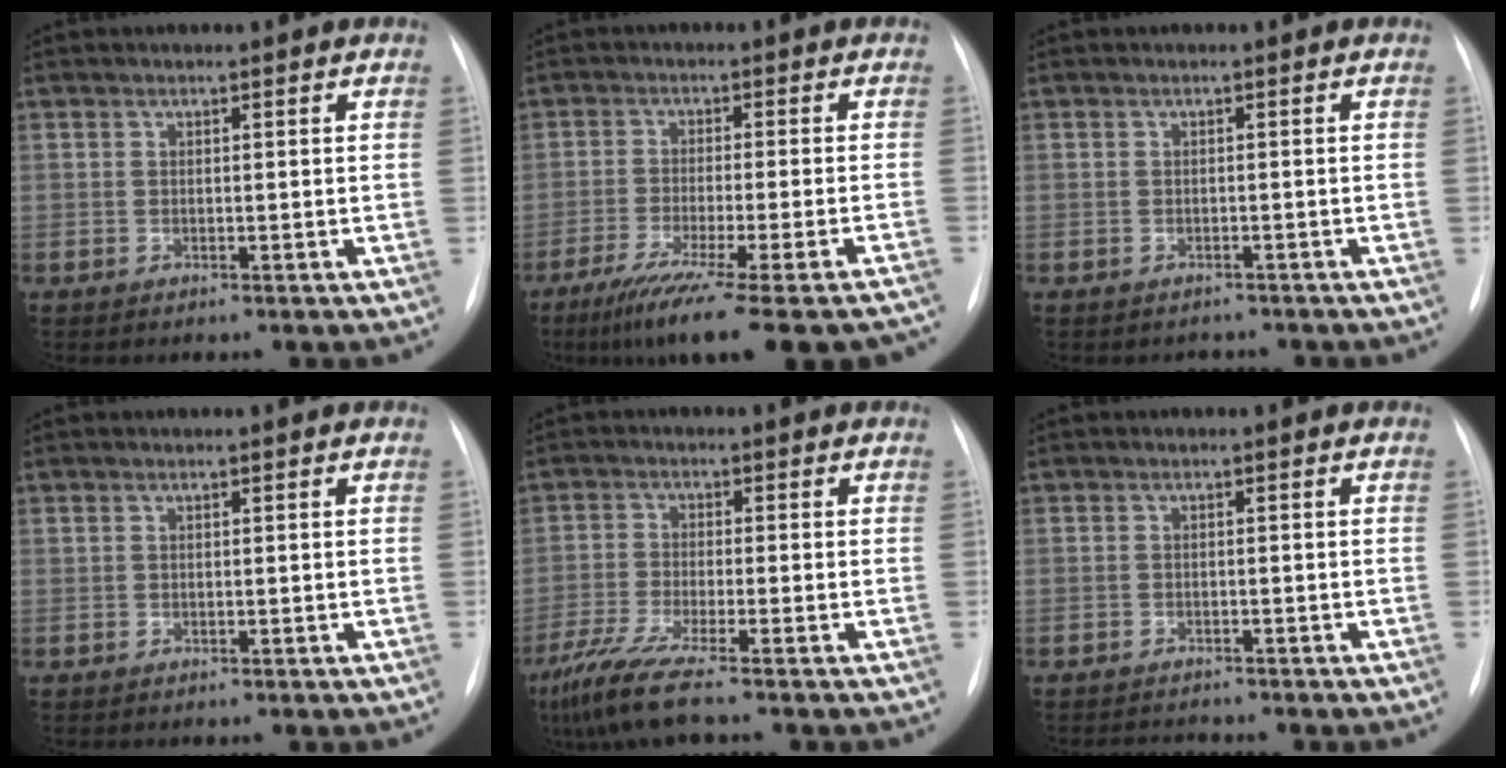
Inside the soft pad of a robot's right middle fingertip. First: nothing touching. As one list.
[{"total": 20.4, "force": [-16.7, 0.6, 11.7], "torque": [-0.120, -0.046, -0.237]}, {"total": 2.0, "force": [-1.8, 0.8, -0.2], "torque": [-0.003, 0.001, -0.022]}, {"total": 0.0}, {"total": 7.6, "force": [-5.6, -0.5, 5.0], "torque": [-0.103, -0.028, -0.107]}, {"total": 1.8, "force": [-1.8, 0.0, -0.1], "torque": [-0.004, -0.012, -0.024]}]